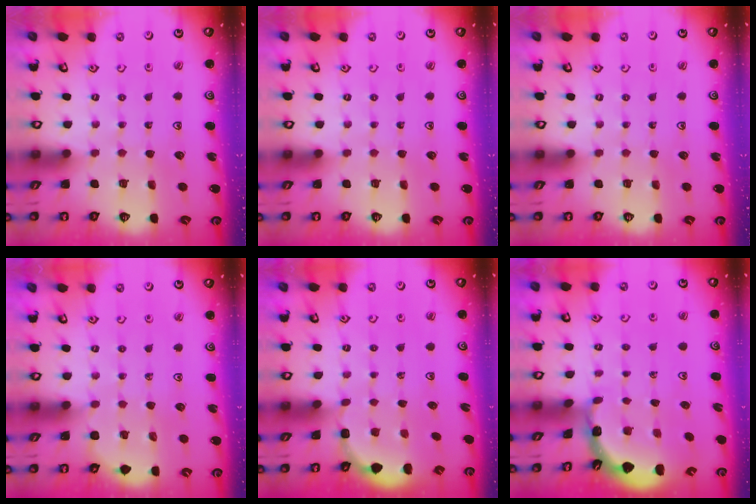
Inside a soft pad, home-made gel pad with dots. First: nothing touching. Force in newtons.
{"total": 0.0}
{"total": 0.0}
{"total": 1.4, "press": 1.4, "slide": 0.1}
{"total": 1.6, "press": 1.2, "slide": 1.0}
{"total": 1.8, "press": 1.8, "slide": 0.1}